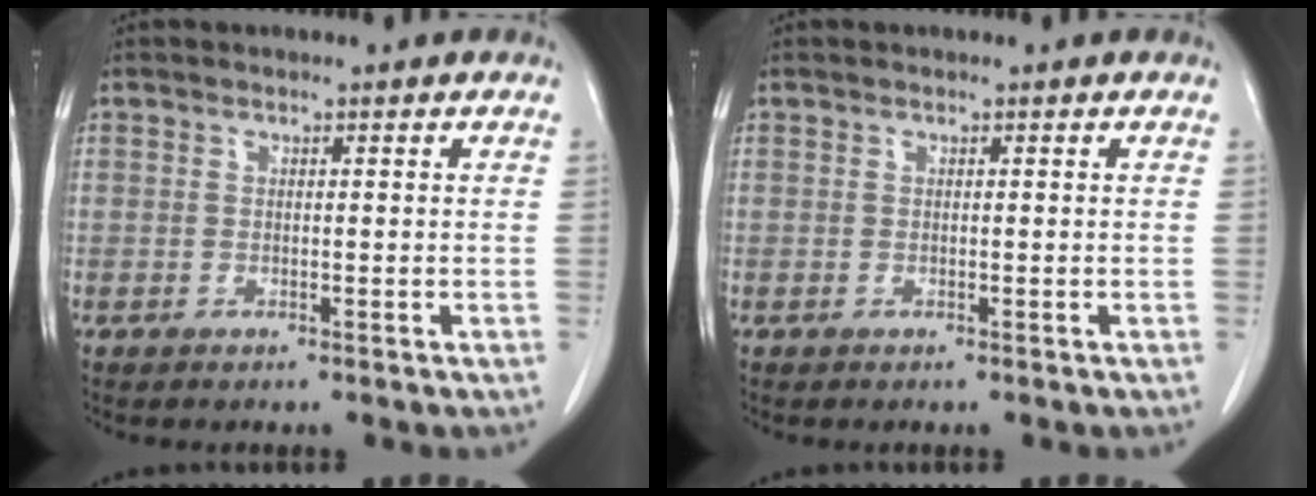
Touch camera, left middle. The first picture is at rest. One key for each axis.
{"total": 0.0}